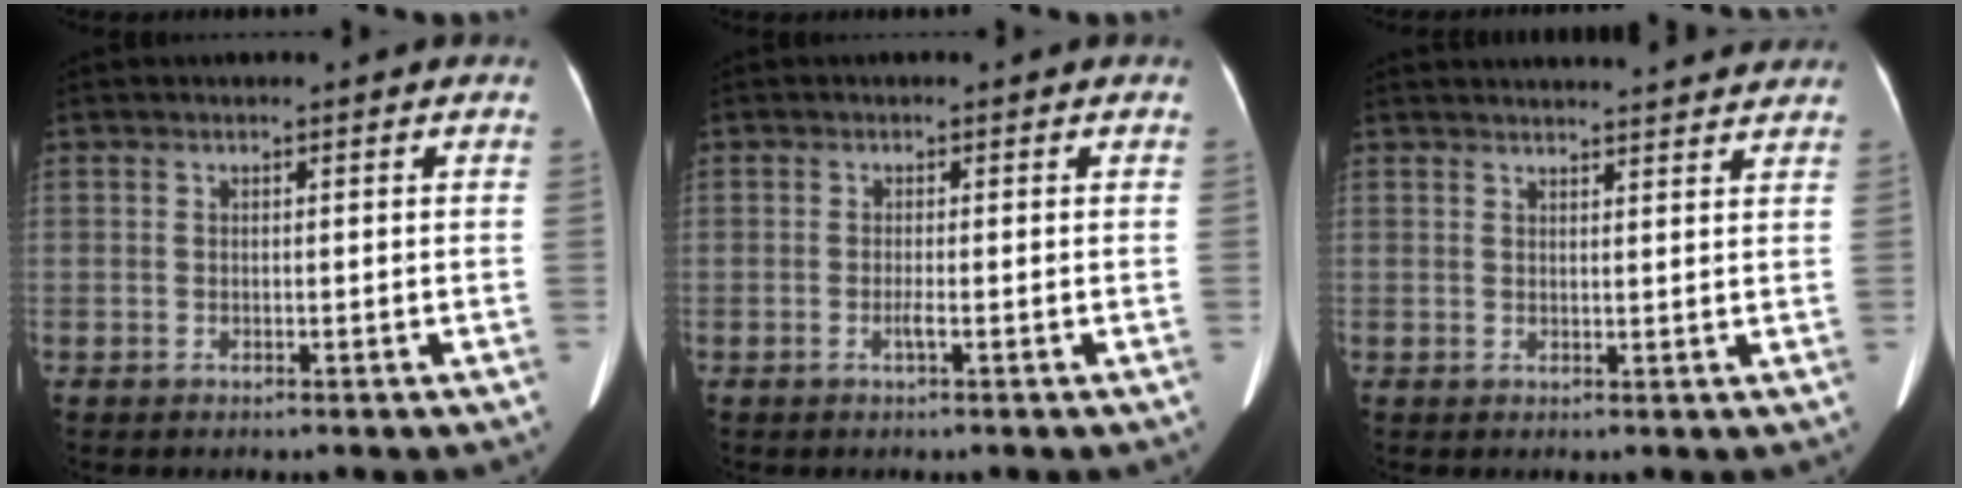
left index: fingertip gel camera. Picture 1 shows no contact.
{"total": 1.0, "force": [-0.4, -0.2, 0.9], "torque": [-0.021, 0.000, -0.008]}
{"total": 14.7, "force": [14.1, 1.3, 4.1], "torque": [-0.048, 0.019, 0.167]}